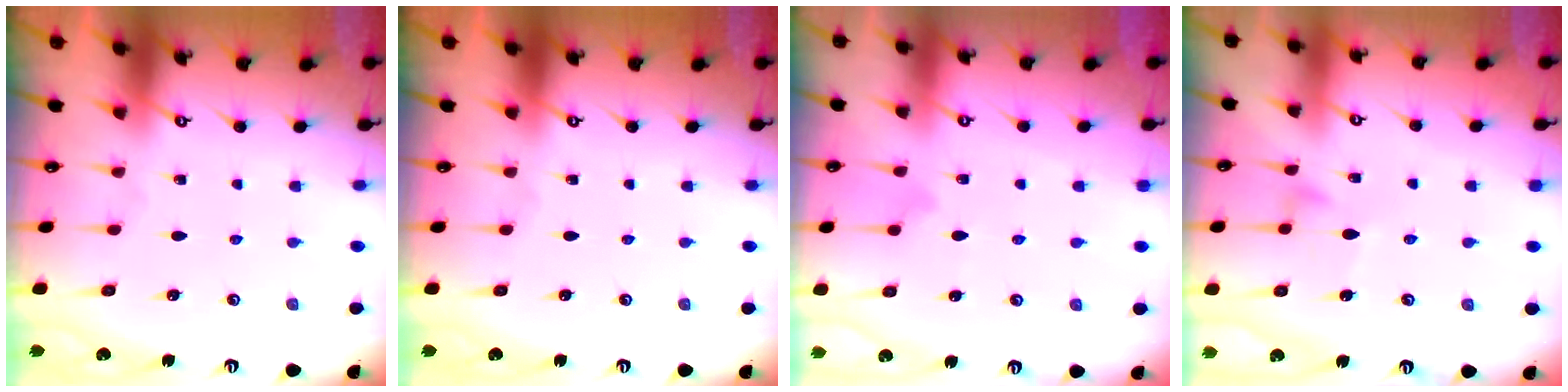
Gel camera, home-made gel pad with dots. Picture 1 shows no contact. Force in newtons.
{"total": 0.0}
{"total": 7.0, "press": 7.0, "slide": 0.3}
{"total": 4.0, "press": 4.0, "slide": 0.3}